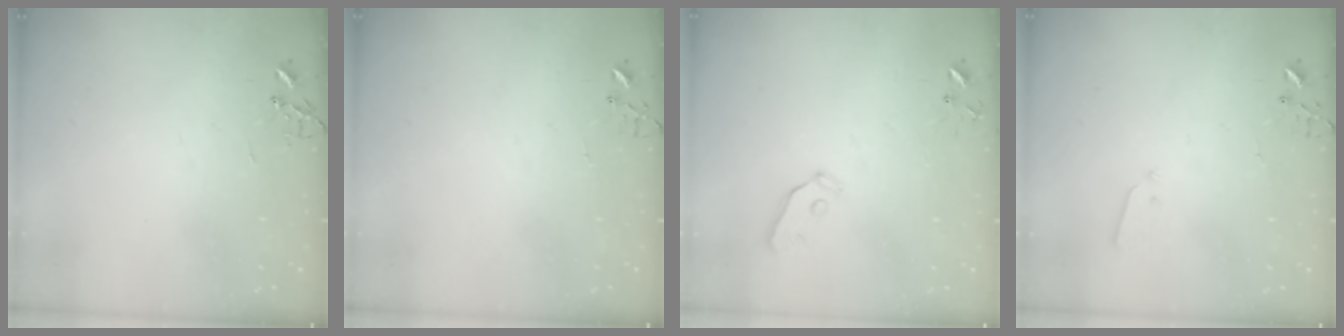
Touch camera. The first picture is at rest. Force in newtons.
{"total": 5.0, "press": 5.0, "slide": 0.4}
{"total": 3.7, "press": 3.6, "slide": 0.8}
{"total": 2.2, "press": 2.1, "slide": 0.3}